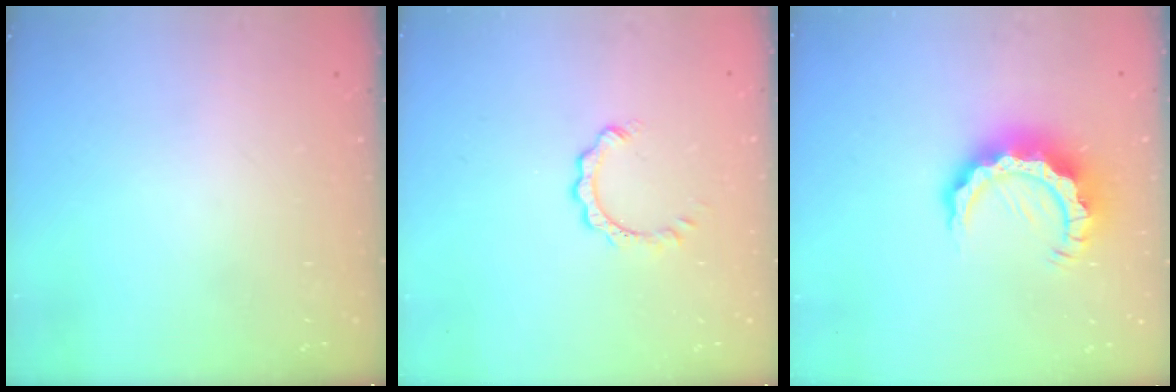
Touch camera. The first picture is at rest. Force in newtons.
{"total": 3.4, "press": 3.4, "slide": 0.3}
{"total": 11.1, "press": 11.1, "slide": 0.9}